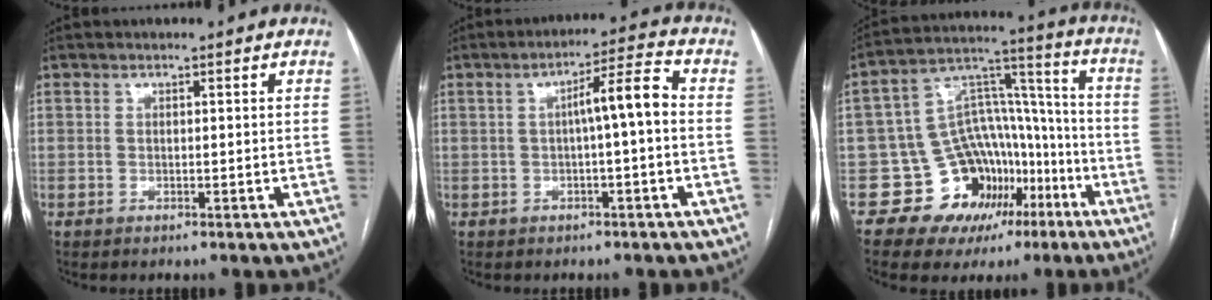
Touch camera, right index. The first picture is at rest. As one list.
[{"total": 6.1, "force": [-0.1, 0.4, 6.1], "torque": [-0.093, 0.019, -0.002]}, {"total": 14.9, "force": [-7.2, 11.4, 6.3], "torque": [-0.089, 0.079, -0.102]}]